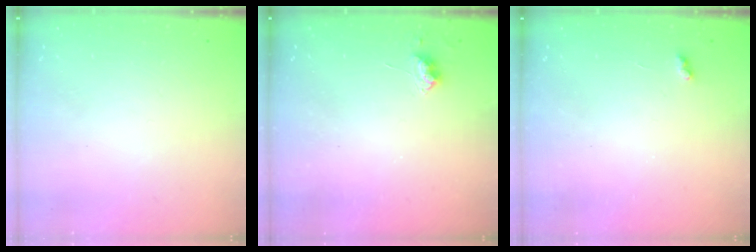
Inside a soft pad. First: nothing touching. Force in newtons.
{"total": 6.7, "press": 6.7, "slide": 0.5}
{"total": 3.4, "press": 3.4, "slide": 0.5}